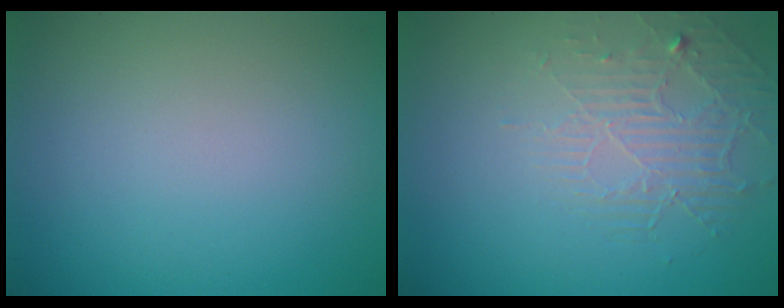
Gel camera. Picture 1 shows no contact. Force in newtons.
{"total": 2.2, "press": 1.4, "slide": 1.7}